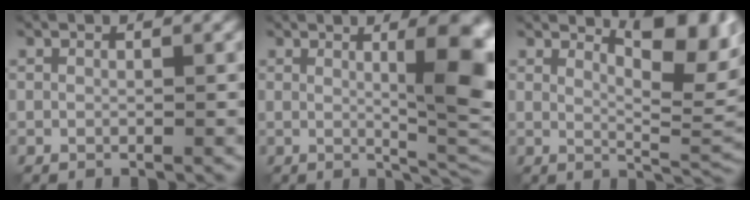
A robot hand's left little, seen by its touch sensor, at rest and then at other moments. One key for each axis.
{"total": 10.2, "fx": 1.6, "fy": 2.6, "fz": 9.7, "tx": -0.106, "ty": 0.004, "tz": 0.026}
{"total": 6.8, "fx": 3.4, "fy": 1.9, "fz": 5.6, "tx": -0.073, "ty": -0.003, "tz": 0.057}